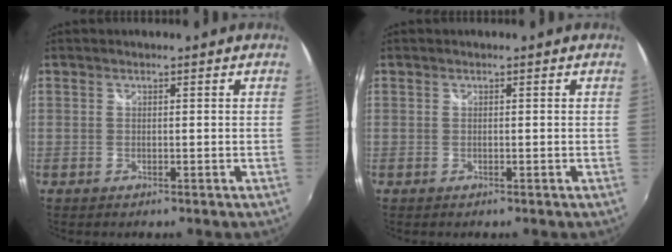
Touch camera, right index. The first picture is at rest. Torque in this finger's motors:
{"motor_torque": [0.01, 0.01, 0.00, 0.00]}